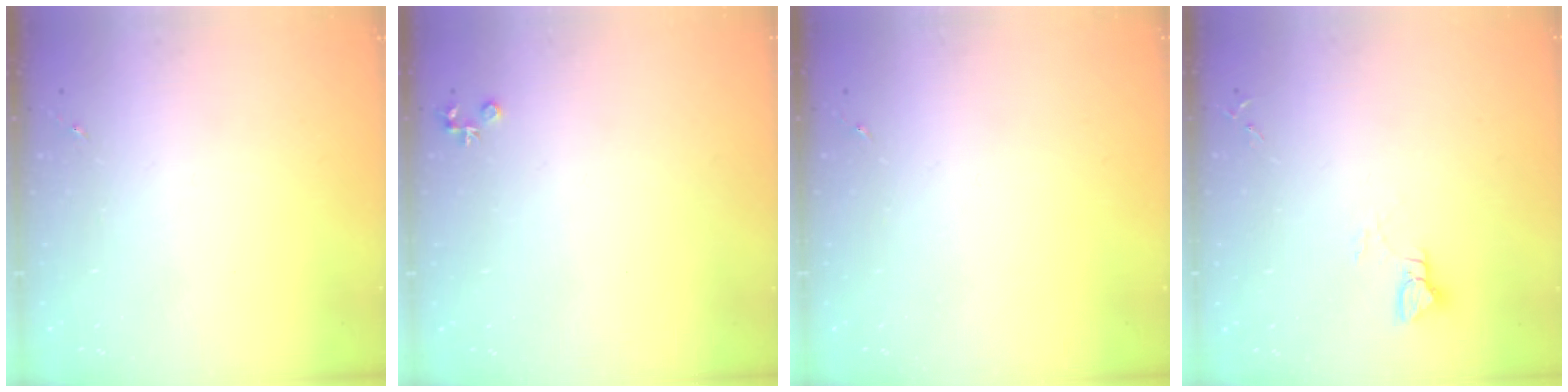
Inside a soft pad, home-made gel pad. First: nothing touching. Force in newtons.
{"total": 3.7, "press": 3.6, "slide": 0.4}
{"total": 0.0}
{"total": 3.0, "press": 3.0, "slide": 0.3}